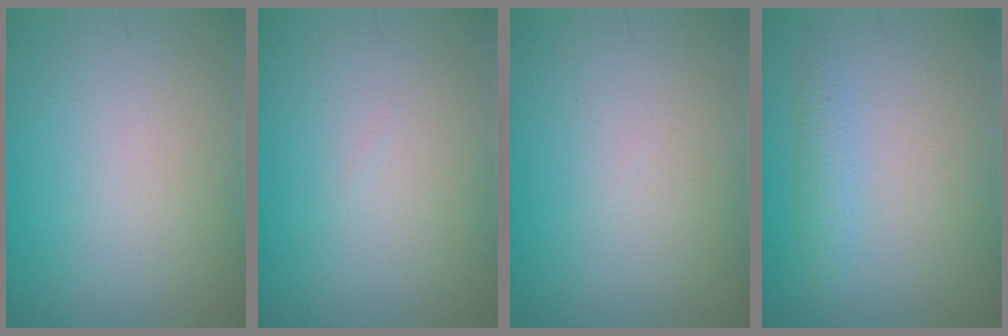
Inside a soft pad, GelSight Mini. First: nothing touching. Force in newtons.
{"total": 0.0}
{"total": 0.0}
{"total": 1.6, "press": 1.6, "slide": 0.1}